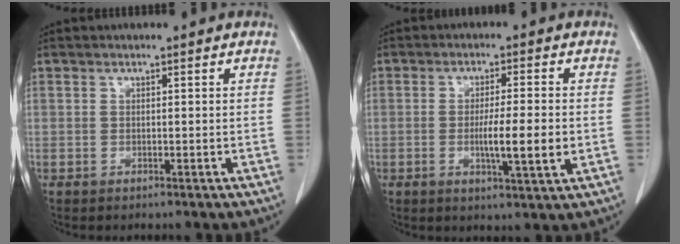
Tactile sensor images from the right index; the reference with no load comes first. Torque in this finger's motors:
{"motor_torque": [1.01, -0.60, 0.64, 0.11]}